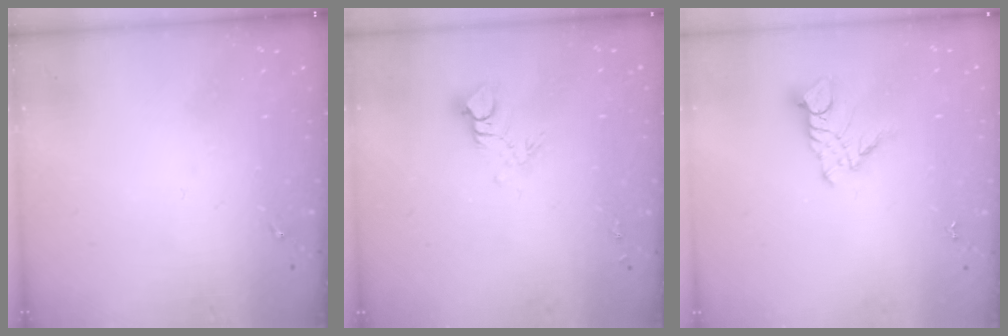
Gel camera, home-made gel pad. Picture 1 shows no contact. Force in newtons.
{"total": 7.4, "press": 7.4, "slide": 0.8}
{"total": 8.9, "press": 8.9, "slide": 0.8}